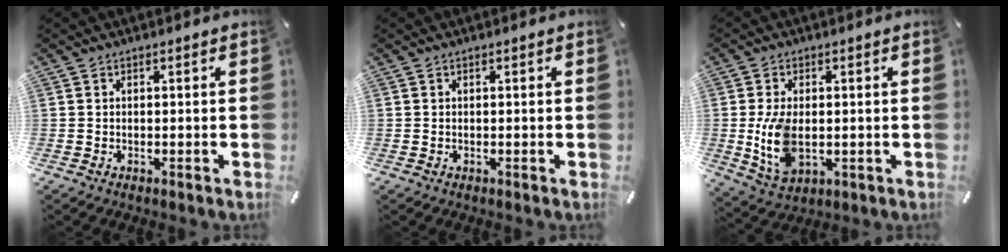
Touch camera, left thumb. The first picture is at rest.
{"total": 0.0}
{"total": 9.7, "force": [-0.4, 6.2, 7.5], "torque": [-0.173, -0.009, -0.010]}